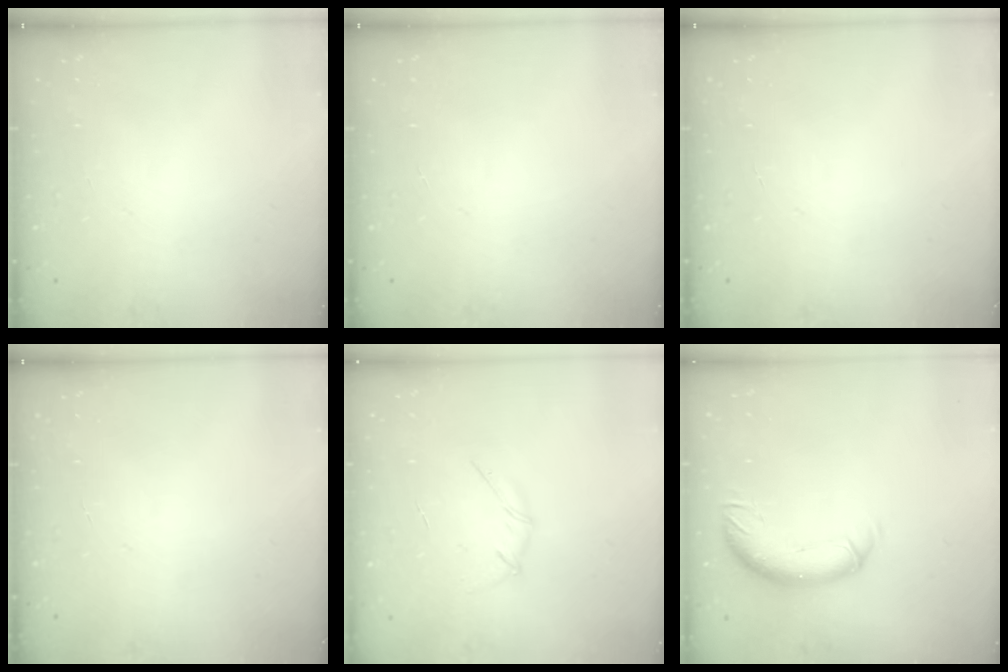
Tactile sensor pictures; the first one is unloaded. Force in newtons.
{"total": 0.0}
{"total": 0.0}
{"total": 0.0}
{"total": 3.3, "press": 3.2, "slide": 0.9}
{"total": 10.0, "press": 9.9, "slide": 1.9}